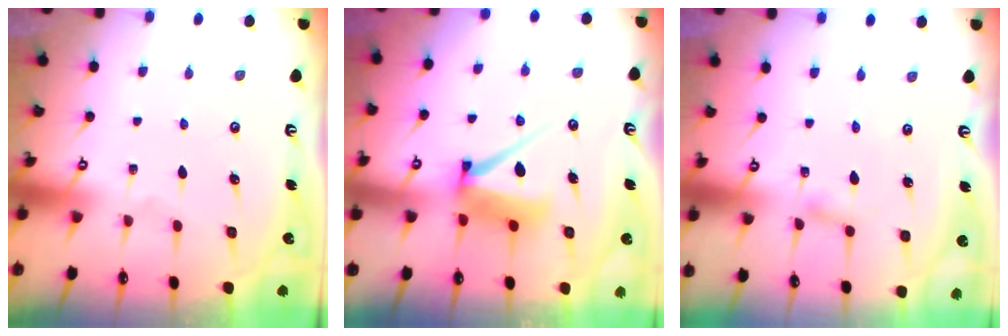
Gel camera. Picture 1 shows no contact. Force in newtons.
{"total": 9.9, "press": 9.9, "slide": 1.2}
{"total": 2.9, "press": 2.9, "slide": 0.3}